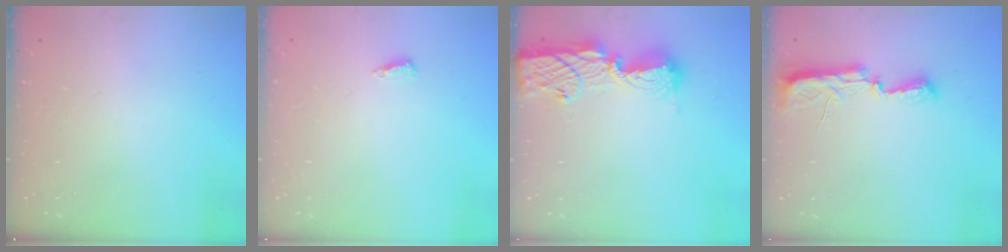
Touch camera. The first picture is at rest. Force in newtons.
{"total": 4.3, "press": 4.2, "slide": 0.9}
{"total": 13.6, "press": 13.5, "slide": 1.0}
{"total": 9.8, "press": 8.9, "slide": 4.2}